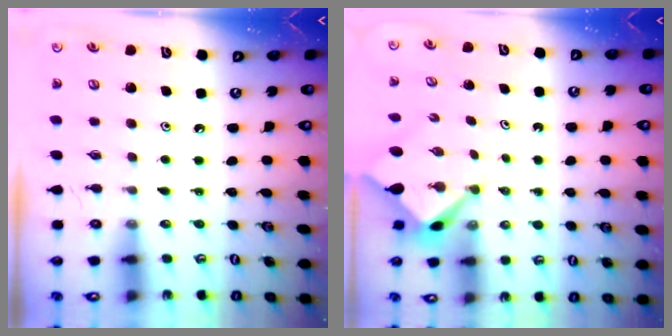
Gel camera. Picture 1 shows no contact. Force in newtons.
{"total": 2.8, "press": 2.8, "slide": 0.3}